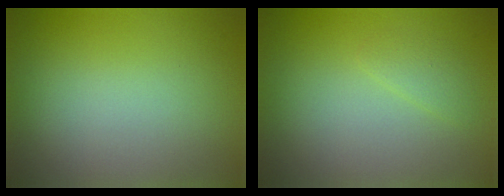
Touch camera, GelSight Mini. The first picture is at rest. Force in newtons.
{"total": 1.1, "press": 1.1, "slide": 0.1}